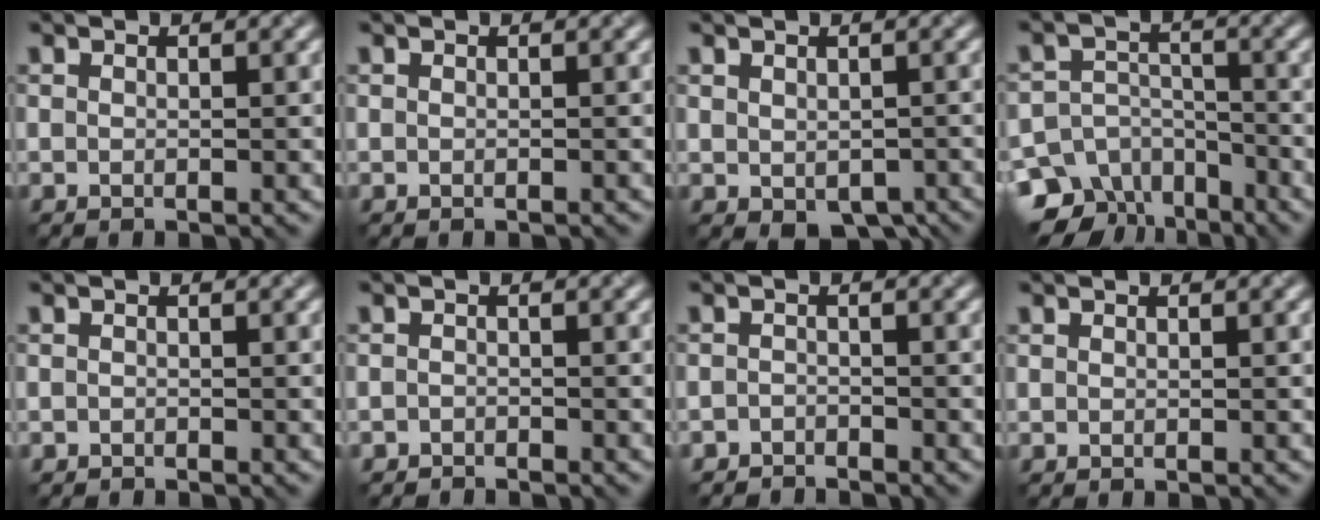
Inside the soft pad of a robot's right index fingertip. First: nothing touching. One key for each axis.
{"total": 0.0}
{"total": 3.2, "fx": -1.2, "fy": 2.0, "fz": 2.2, "tx": -0.027, "ty": -0.016, "tz": -0.005}
{"total": 10.0, "fx": -7.0, "fy": 6.5, "fz": 2.8, "tx": -0.051, "ty": -0.010, "tz": -0.116}
{"total": 0.6, "fx": -0.5, "fy": 0.1, "fz": -0.1, "tx": 0.002, "ty": -0.001, "tz": -0.011}
{"total": 1.2, "fx": -1.2, "fy": 0.2, "fz": -0.1, "tx": 0.004, "ty": -0.003, "tz": -0.024}
{"total": 1.8, "fx": -1.8, "fy": 0.3, "fz": -0.1, "tx": 0.006, "ty": 0.000, "tz": -0.036}
{"total": 0.0}